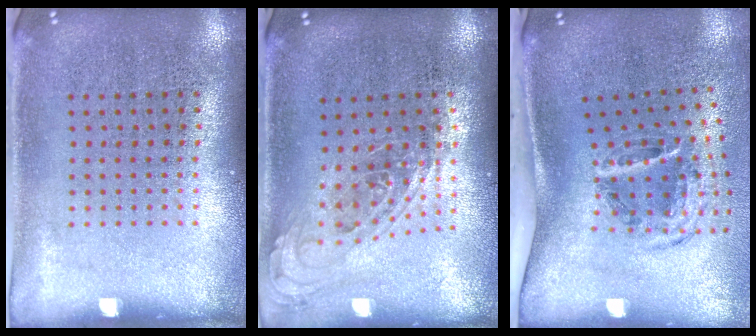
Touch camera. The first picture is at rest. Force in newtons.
{"total": 0.8, "press": 0.8, "slide": 0.2}
{"total": 2.0, "press": 1.2, "slide": 1.6}